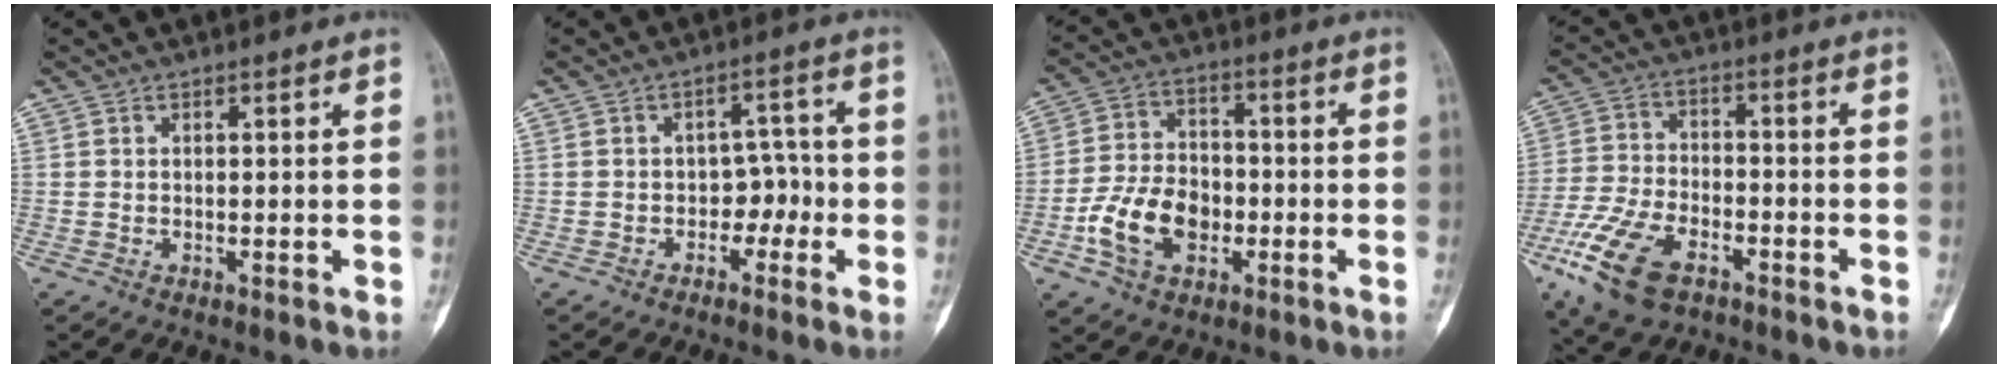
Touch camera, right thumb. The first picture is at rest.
{"total": 4.7, "force": [-1.8, 3.5, 2.6], "torque": [-0.004, 0.028, -0.034]}
{"total": 11.7, "force": [-3.6, 8.0, 7.7], "torque": [-0.132, 0.027, -0.067]}
{"total": 13.9, "force": [-7.4, 7.3, 9.2], "torque": [-0.193, 0.014, -0.138]}